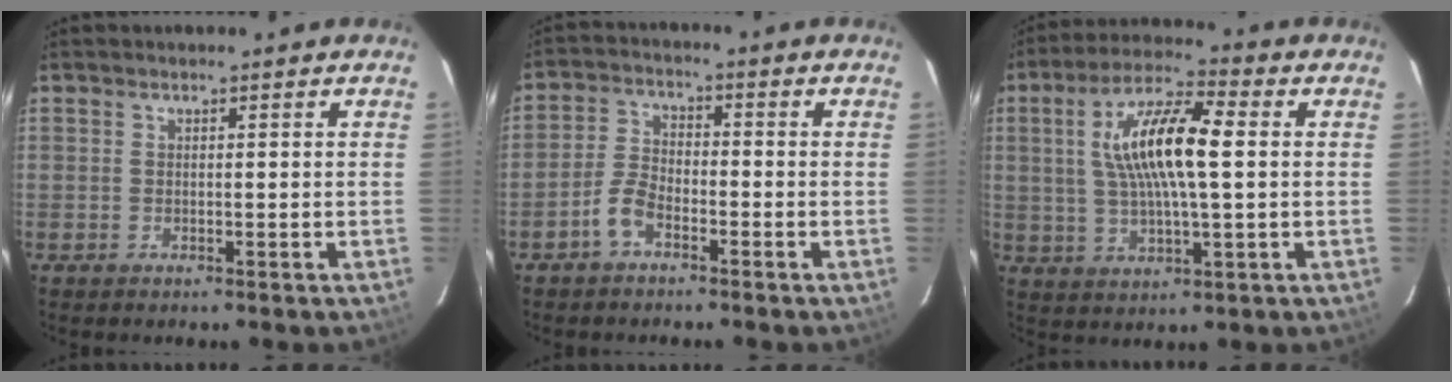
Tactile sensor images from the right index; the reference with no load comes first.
{"total": 4.8, "force": [-3.1, 2.2, 2.9], "torque": [-0.071, 0.013, -0.064]}
{"total": 13.5, "force": [1.9, 3.3, 12.9], "torque": [-0.245, 0.015, 0.035]}